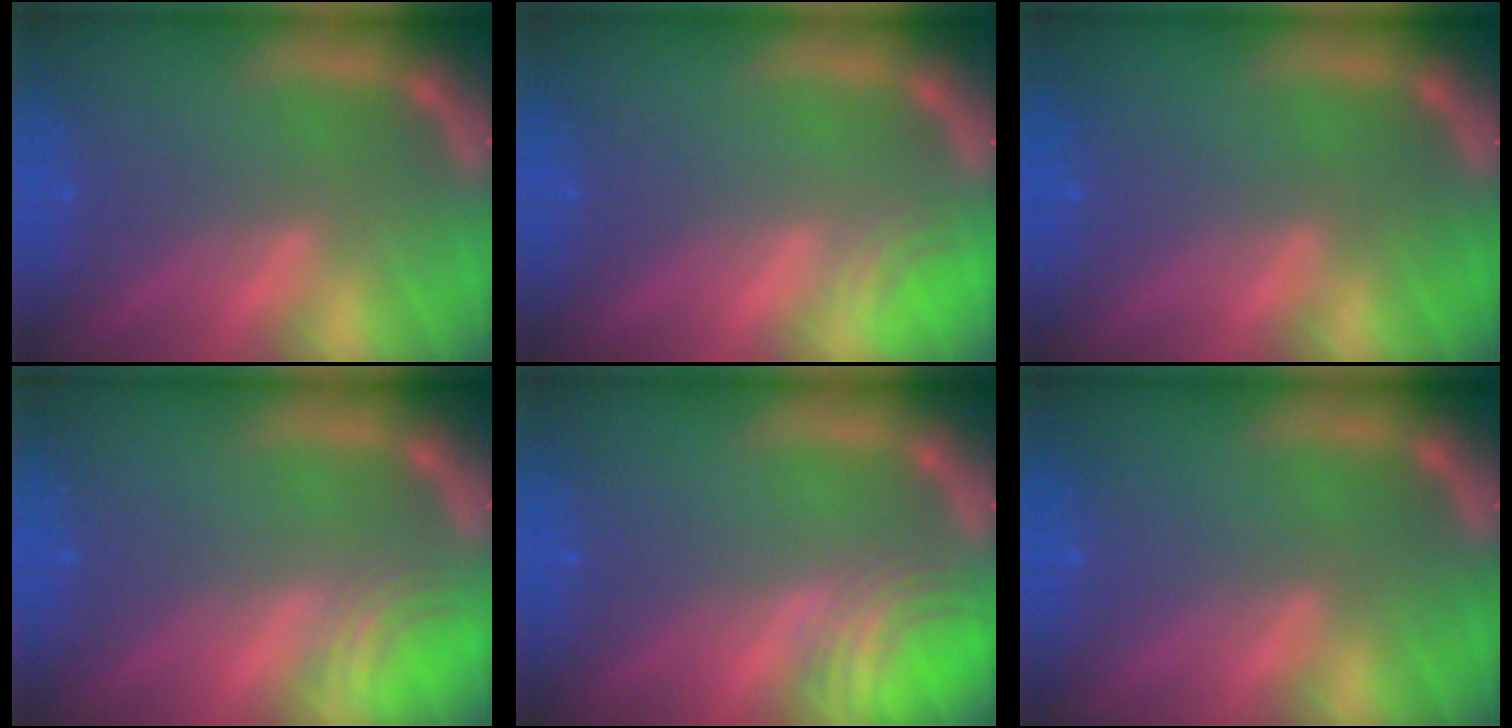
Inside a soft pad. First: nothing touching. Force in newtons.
{"total": 1.5}
{"total": 0.0}
{"total": 2.5}
{"total": 3.9}
{"total": 0.0}